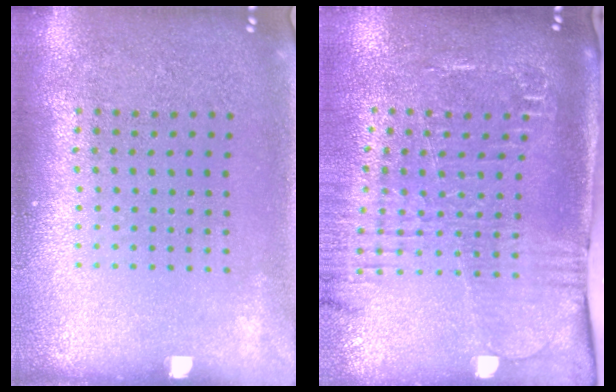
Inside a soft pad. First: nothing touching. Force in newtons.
{"total": 2.5, "press": 2.1, "slide": 1.3}